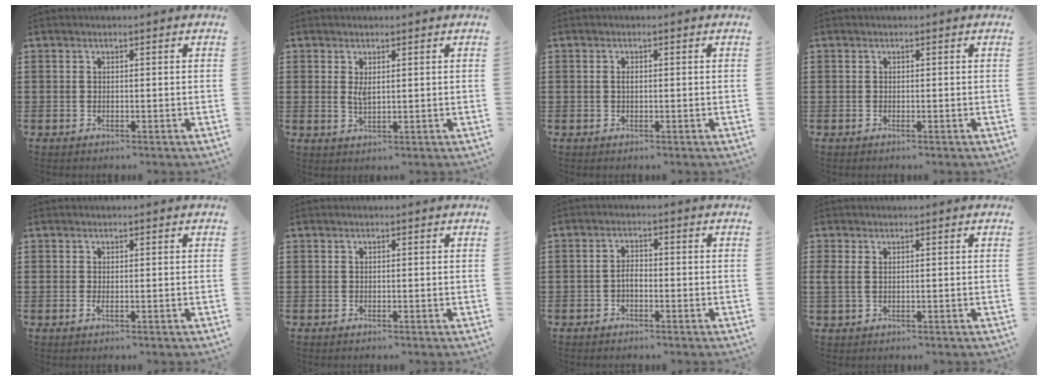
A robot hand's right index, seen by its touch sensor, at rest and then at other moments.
{"total": 2.2, "force": [0.8, 0.7, 1.9], "torque": [-0.040, 0.001, 0.014]}
{"total": 0.9, "force": [0.0, 0.4, 0.8], "torque": [-0.017, 0.000, 0.000]}
{"total": 0.0}
{"total": 0.6, "force": [-0.1, 0.0, 0.5], "torque": [-0.012, -0.005, -0.001]}
{"total": 0.0}
{"total": 2.2, "force": [-0.8, 1.1, 1.7], "torque": [-0.035, 0.003, -0.015]}
{"total": 1.5, "force": [0.6, 0.5, 1.2], "torque": [-0.035, 0.000, 0.008]}